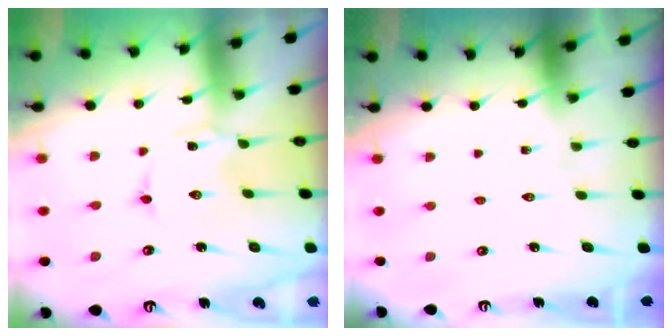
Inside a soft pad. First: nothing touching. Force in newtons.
{"total": 0.0}